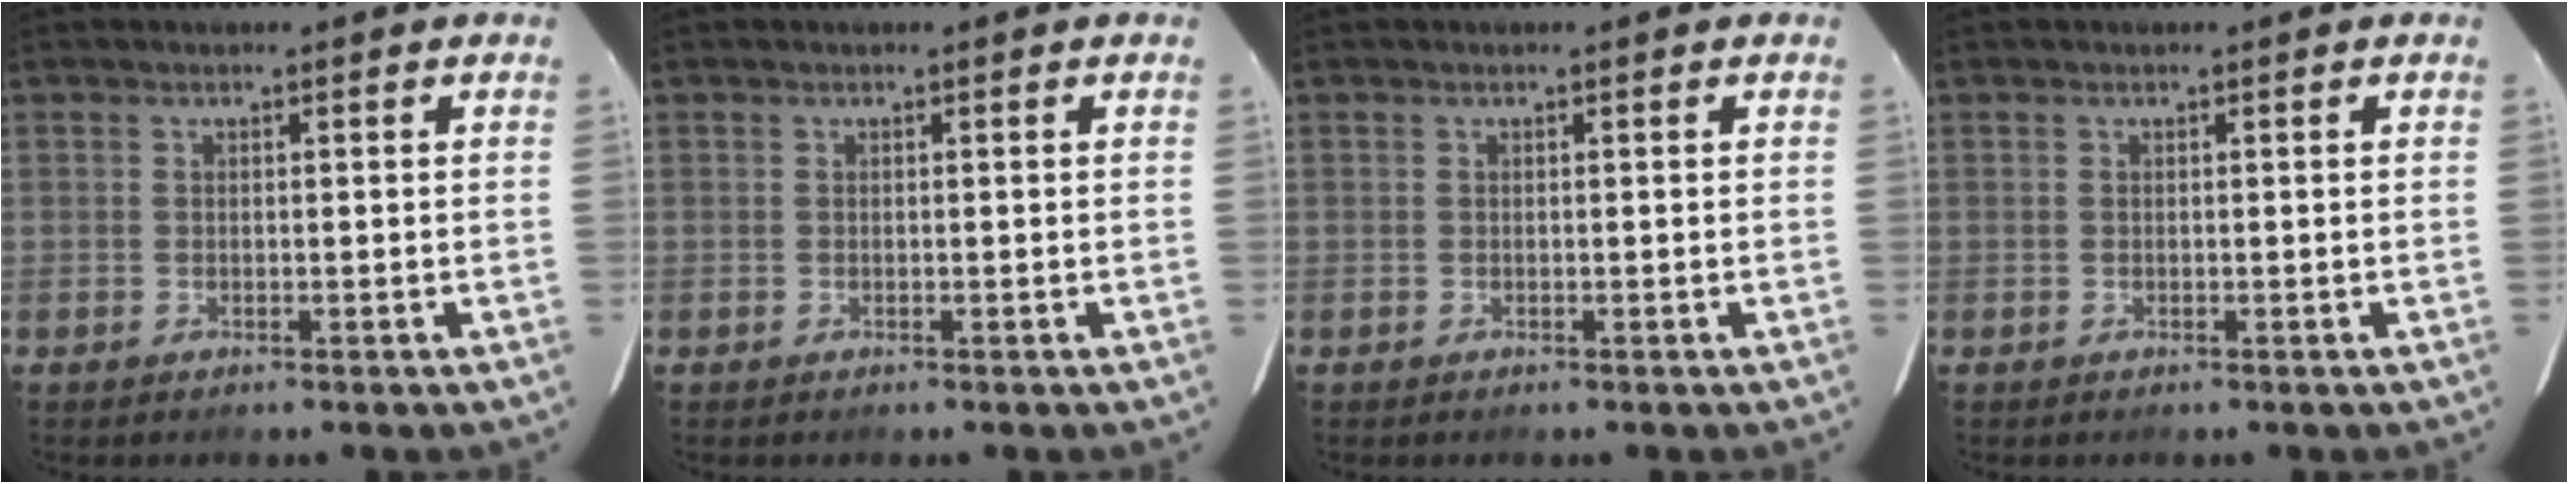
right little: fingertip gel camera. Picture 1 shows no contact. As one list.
[{"total": 0.0}, {"total": 0.0}, {"total": 0.0}]